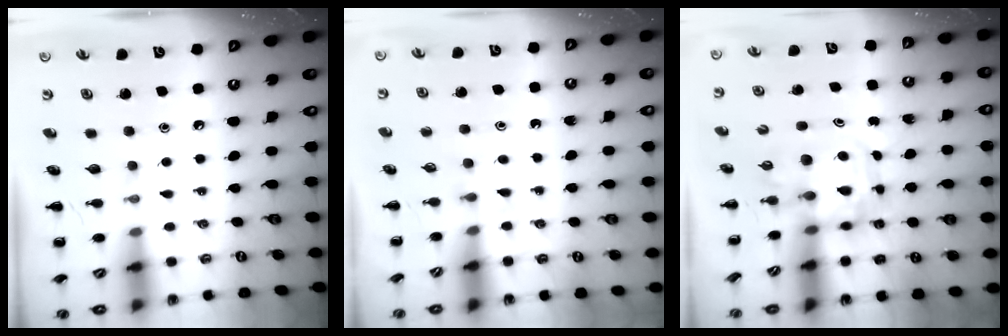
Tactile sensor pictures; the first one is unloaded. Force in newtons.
{"total": 2.4, "press": 2.0, "slide": 1.2}
{"total": 4.8, "press": 4.6, "slide": 1.3}